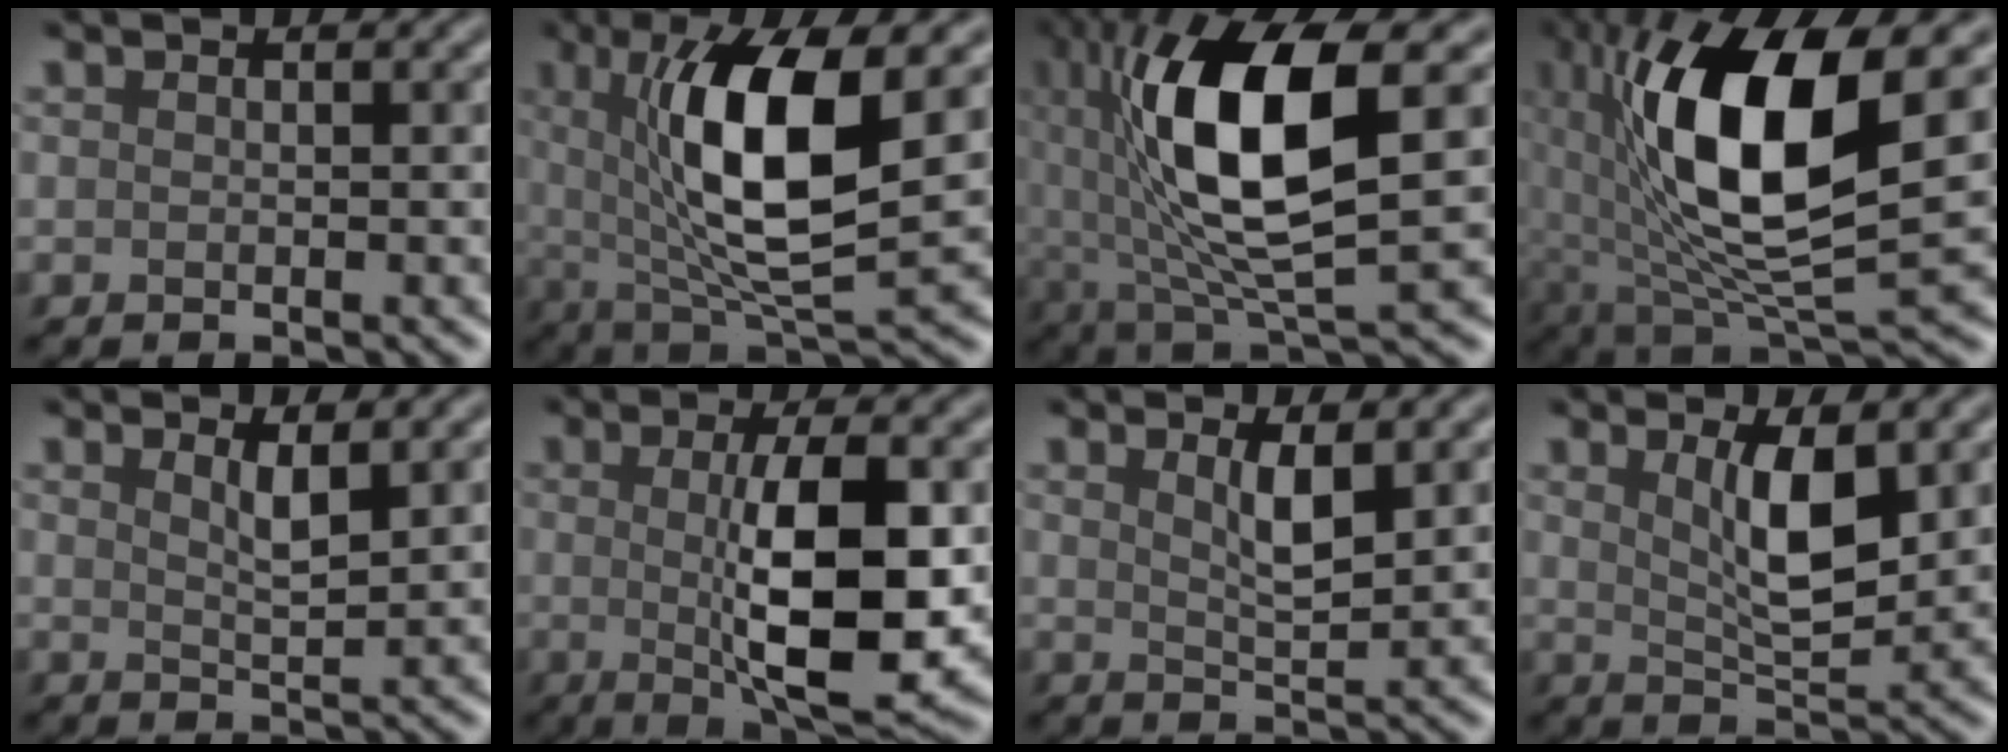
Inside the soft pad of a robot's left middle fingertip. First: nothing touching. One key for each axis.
{"total": 10.8, "fx": 1.9, "fy": 3.4, "fz": 10.0, "tx": -0.169, "ty": -0.004, "tz": 0.035}
{"total": 12.6, "fx": 2.1, "fy": 4.3, "fz": 11.7, "tx": -0.223, "ty": 0.002, "tz": 0.041}
{"total": 13.8, "fx": 2.4, "fy": 5.5, "fz": 12.4, "tx": -0.226, "ty": -0.009, "tz": 0.043}
{"total": 2.3, "fx": 1.3, "fy": 0.5, "fz": 1.8, "tx": -0.028, "ty": -0.003, "tz": 0.021}
{"total": 8.8, "fx": -0.1, "fy": 2.3, "fz": 8.5, "tx": -0.132, "ty": -0.009, "tz": 0.005}
{"total": 3.0, "fx": 1.4, "fy": 0.7, "fz": 2.5, "tx": -0.041, "ty": -0.004, "tz": 0.025}
{"total": 5.0, "fx": 1.8, "fy": 1.4, "fz": 4.5, "tx": -0.082, "ty": -0.008, "tz": 0.034}